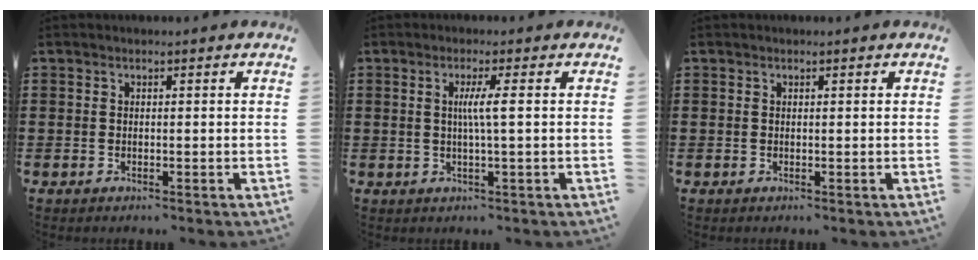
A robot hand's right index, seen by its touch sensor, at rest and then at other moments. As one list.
[{"total": 3.4, "force": [0.3, -0.3, 3.4], "torque": [-0.066, -0.004, 0.001]}, {"total": 0.0}]